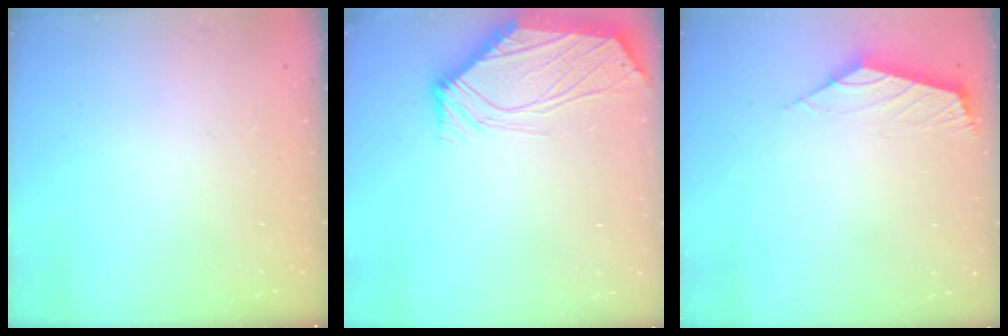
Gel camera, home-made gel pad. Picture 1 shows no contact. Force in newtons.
{"total": 3.1, "press": 3.1, "slide": 0.3}
{"total": 2.7, "press": 2.6, "slide": 0.6}